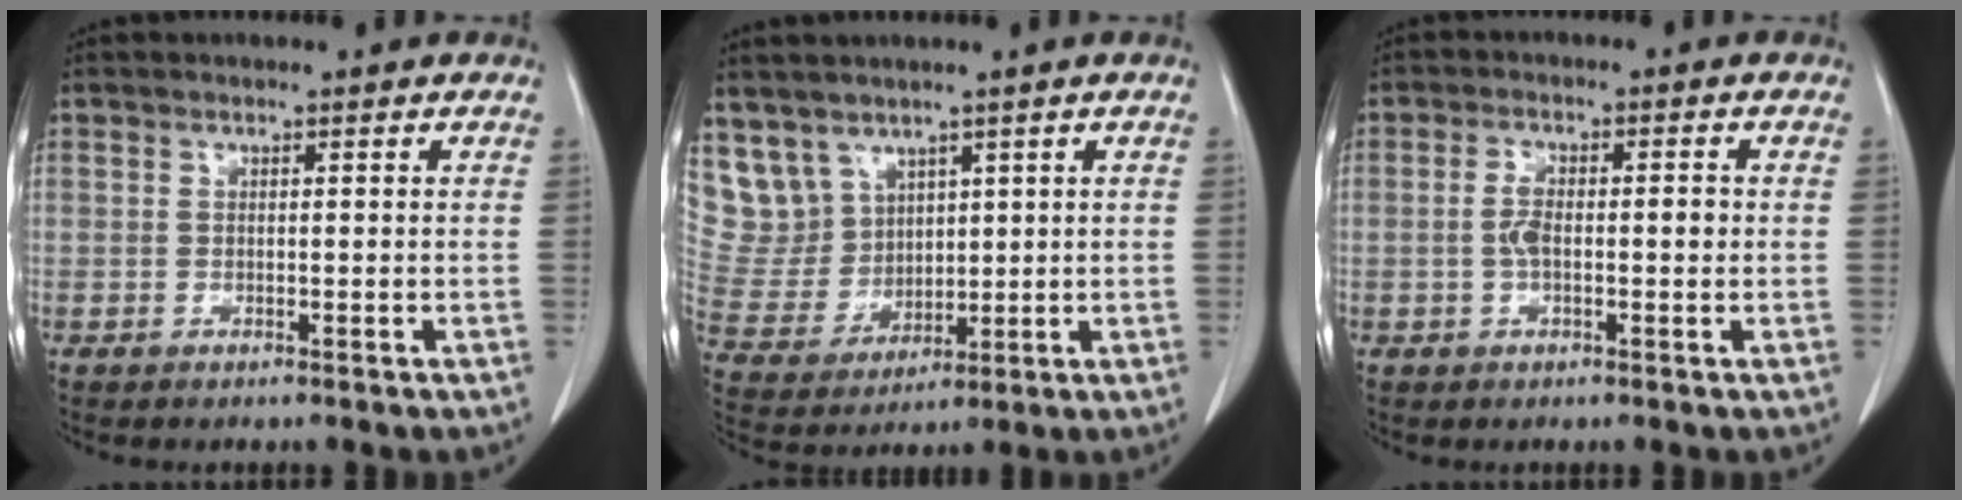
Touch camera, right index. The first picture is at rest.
{"total": 9.8, "force": [6.2, 7.5, 1.0], "torque": [-0.039, 0.032, 0.151]}
{"total": 4.4, "force": [-0.3, 1.7, 4.0], "torque": [-0.082, 0.014, -0.005]}